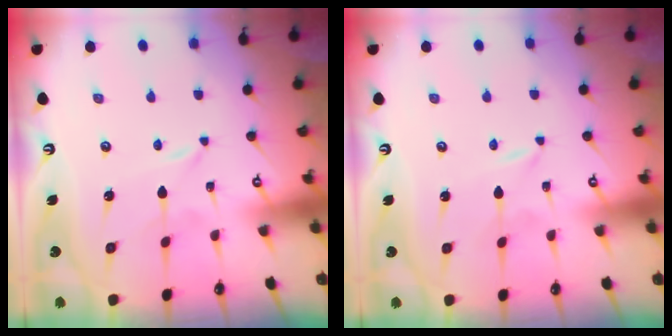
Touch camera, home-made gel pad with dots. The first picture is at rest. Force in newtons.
{"total": 0.6, "press": 0.6, "slide": 0.1}